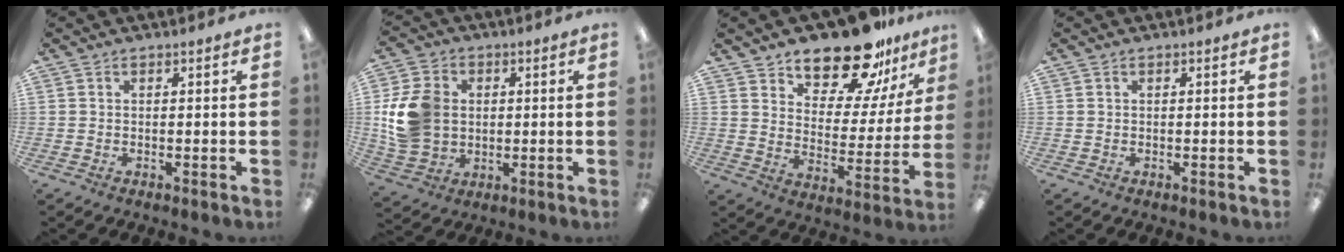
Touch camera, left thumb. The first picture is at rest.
{"total": 12.4, "force": [1.2, 10.2, 7.0], "torque": [-0.152, 0.019, 0.028]}
{"total": 18.5, "force": [15.5, 6.9, 7.3], "torque": [-0.116, -0.117, 0.270]}
{"total": 0.0}